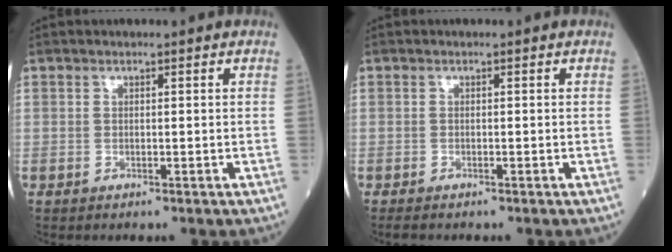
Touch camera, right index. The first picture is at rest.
{"total": 1.2, "force": [-1.1, 0.2, 0.5], "torque": [-0.016, -0.005, -0.015]}